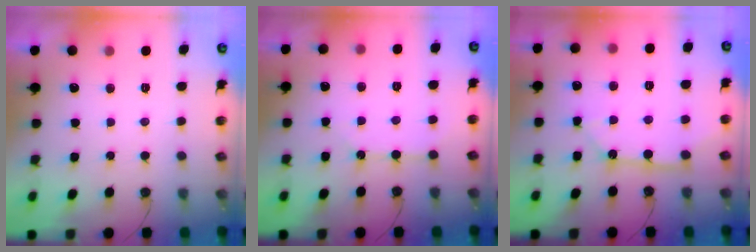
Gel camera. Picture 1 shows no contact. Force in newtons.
{"total": 3.8, "press": 3.8, "slide": 0.3}
{"total": 11.6, "press": 11.5, "slide": 1.3}